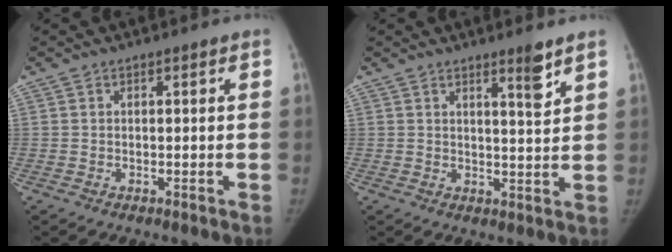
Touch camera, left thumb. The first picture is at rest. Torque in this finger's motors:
{"motor_torque": [0.71, 0.40, 0.53, -0.93, 0.12]}